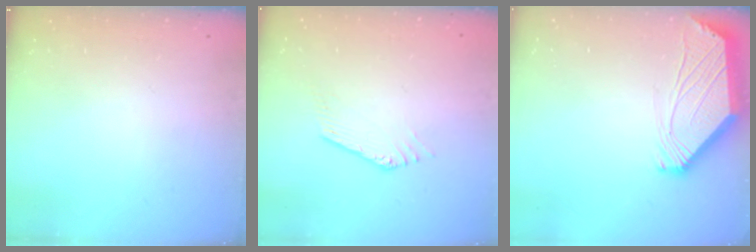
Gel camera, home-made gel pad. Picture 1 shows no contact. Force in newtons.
{"total": 0.0}
{"total": 2.6, "press": 2.5, "slide": 0.6}